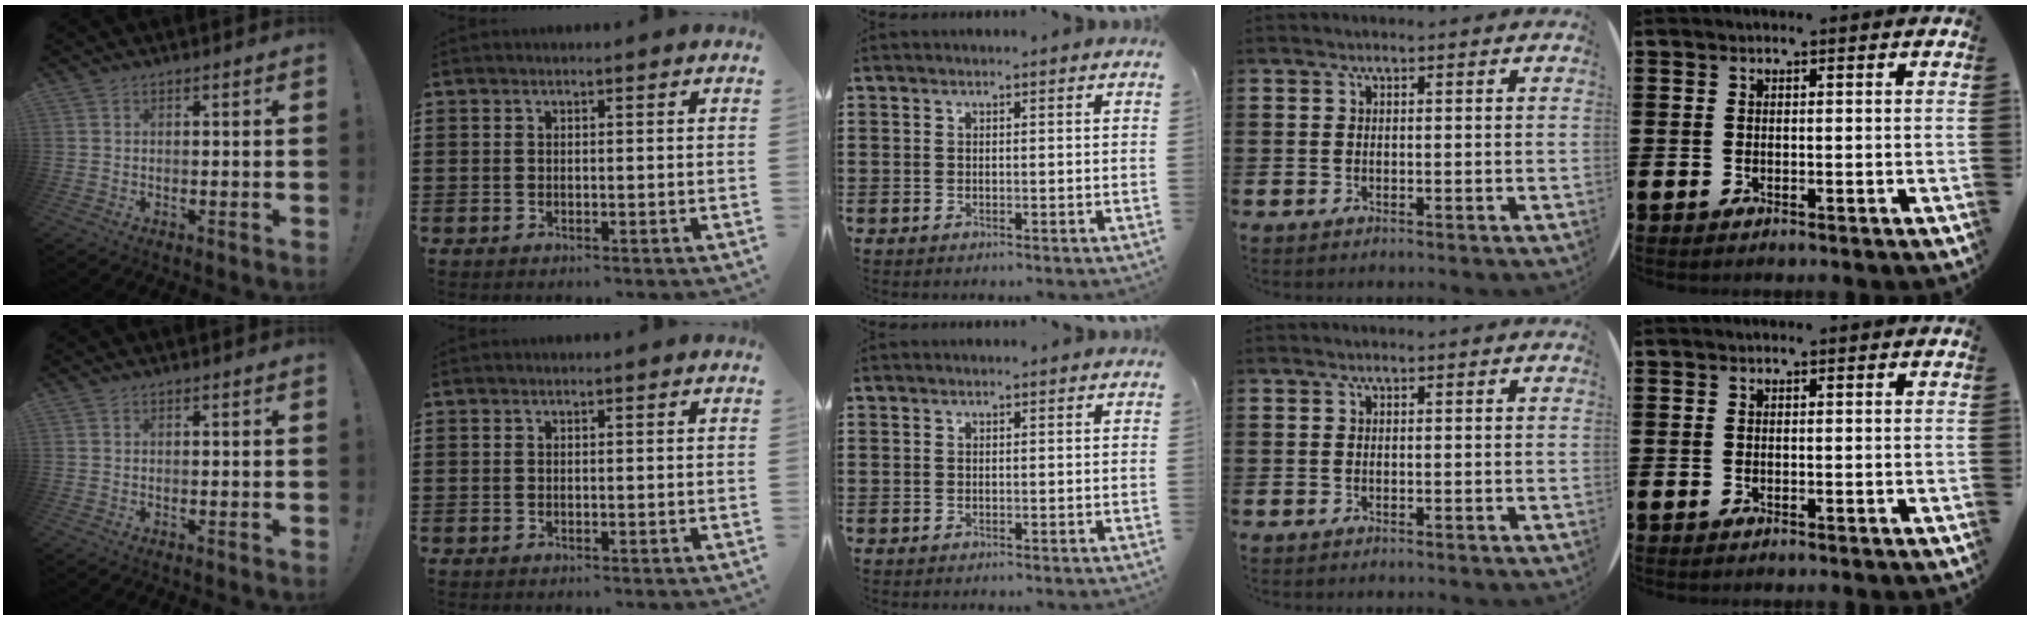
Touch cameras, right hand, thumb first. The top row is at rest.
{}